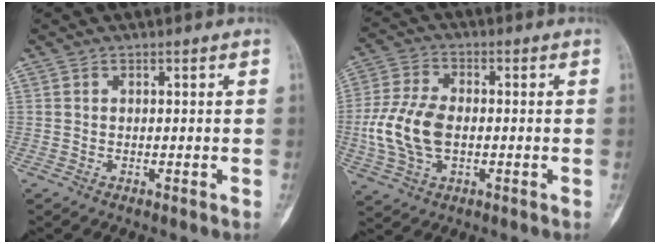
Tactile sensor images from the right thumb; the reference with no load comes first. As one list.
[{"total": 11.7, "force": [-1.2, 7.0, 9.2], "torque": [-0.197, 0.010, -0.024]}]